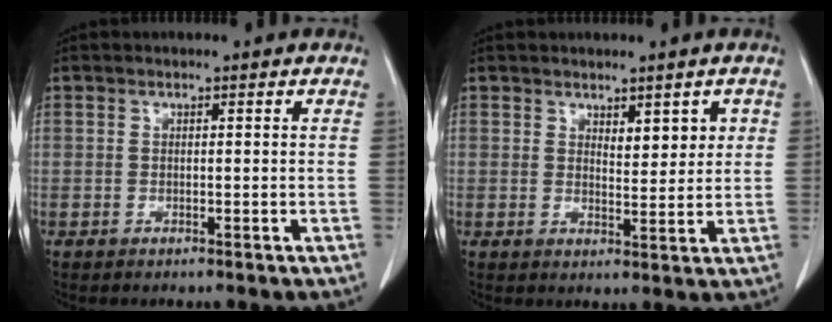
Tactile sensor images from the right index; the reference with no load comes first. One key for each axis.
{"total": 3.6, "fx": 1.7, "fy": 1.6, "fz": 2.8, "tx": -0.040, "ty": -0.001, "tz": 0.031}